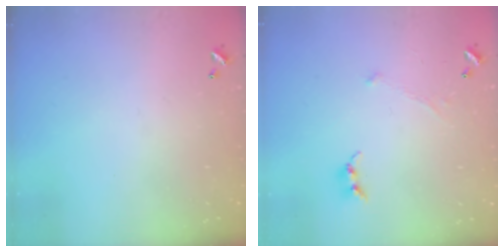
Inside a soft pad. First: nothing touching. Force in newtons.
{"total": 0.6, "press": 0.6, "slide": 0.3}